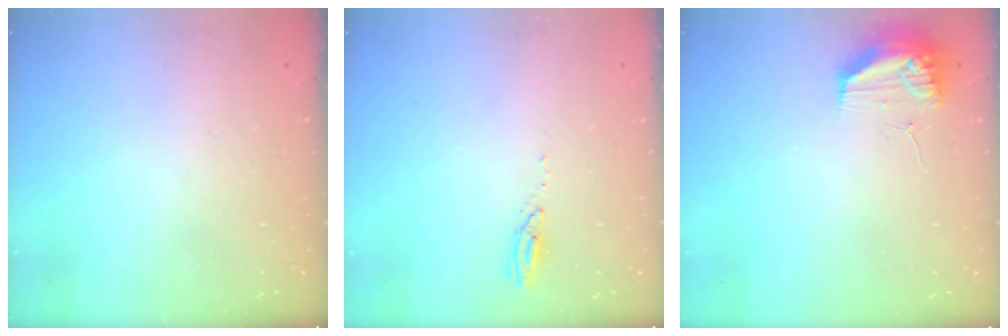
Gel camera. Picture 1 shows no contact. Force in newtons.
{"total": 2.9, "press": 2.9, "slide": 0.2}
{"total": 10.3, "press": 10.2, "slide": 1.1}